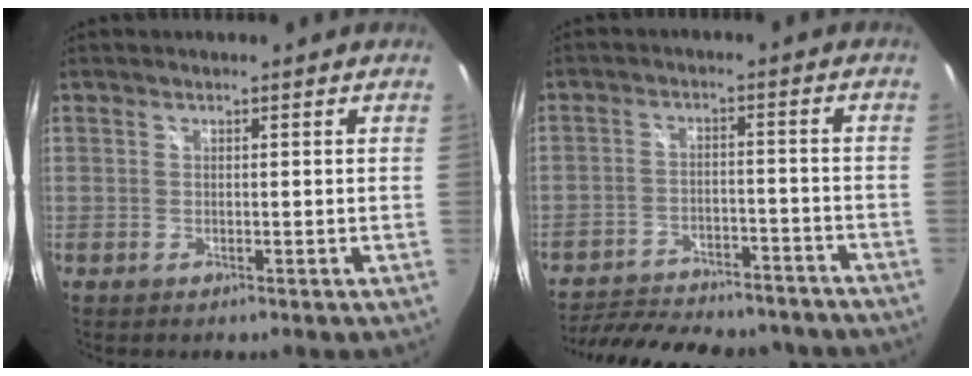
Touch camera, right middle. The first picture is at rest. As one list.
[{"total": 23.3, "force": [-20.1, 7.1, 9.3], "torque": [-0.192, -0.006, -0.266]}]